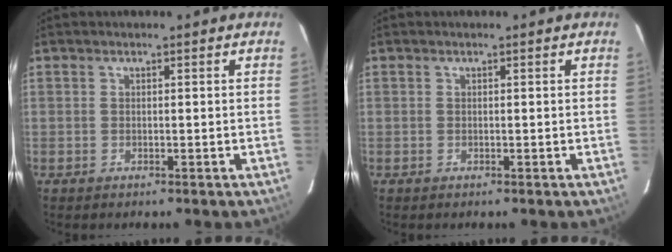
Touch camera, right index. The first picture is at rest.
{"total": 0.0}